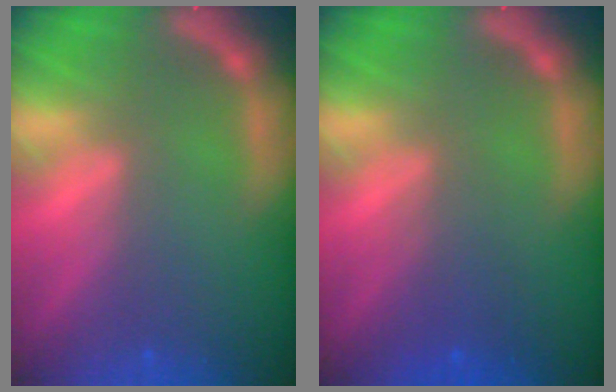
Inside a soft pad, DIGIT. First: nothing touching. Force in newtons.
{"total": 2.5}